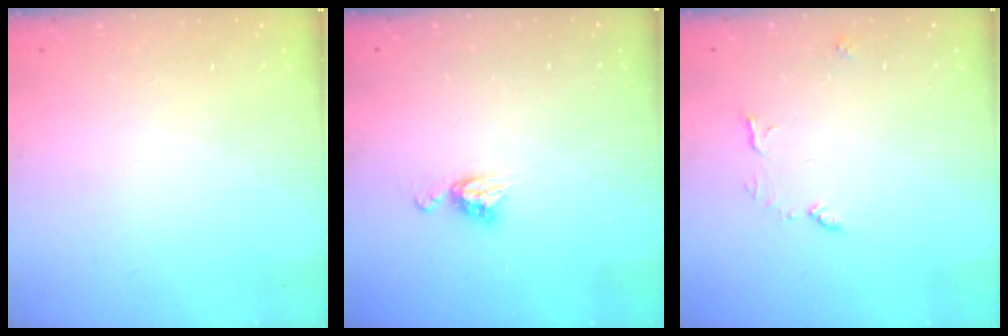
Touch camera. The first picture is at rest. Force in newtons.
{"total": 6.0, "press": 6.0, "slide": 0.4}
{"total": 6.8, "press": 6.8, "slide": 0.4}